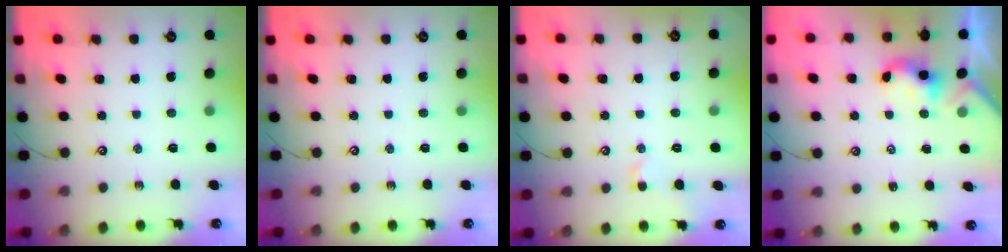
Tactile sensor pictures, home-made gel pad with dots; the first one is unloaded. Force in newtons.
{"total": 0.0}
{"total": 0.7, "press": 0.3, "slide": 0.6}
{"total": 2.2, "press": 2.2, "slide": 0.2}